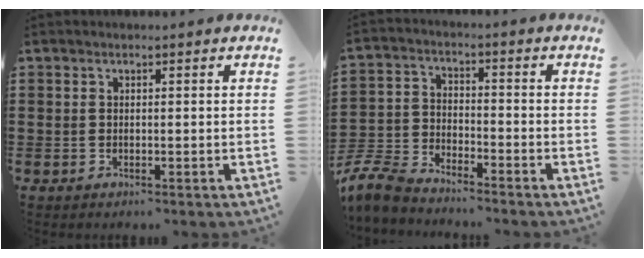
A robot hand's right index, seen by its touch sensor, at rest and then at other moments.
{"total": 6.6, "force": [-6.3, 1.2, 1.5], "torque": [-0.062, 0.000, -0.134]}